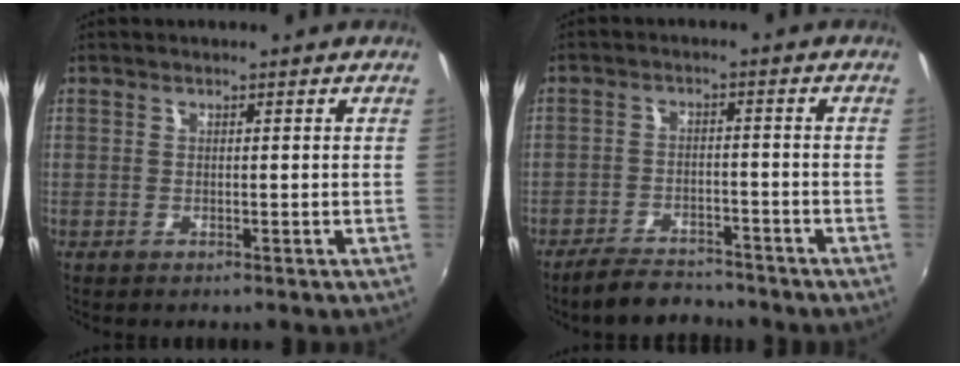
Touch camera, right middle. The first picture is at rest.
{"total": 7.3, "force": [-6.7, 2.0, 2.2], "torque": [-0.064, 0.001, -0.103]}